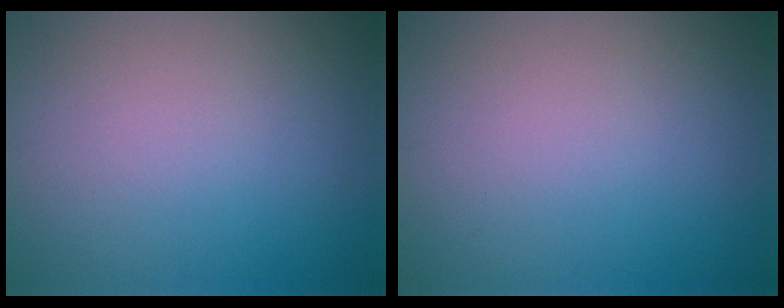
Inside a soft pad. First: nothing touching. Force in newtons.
{"total": 0.0}